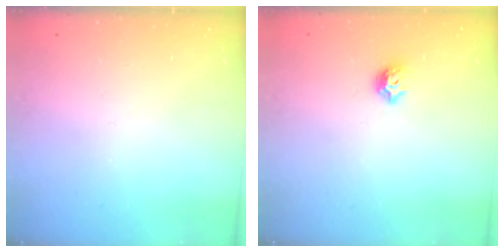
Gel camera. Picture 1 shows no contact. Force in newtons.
{"total": 6.0, "press": 5.9, "slide": 0.8}